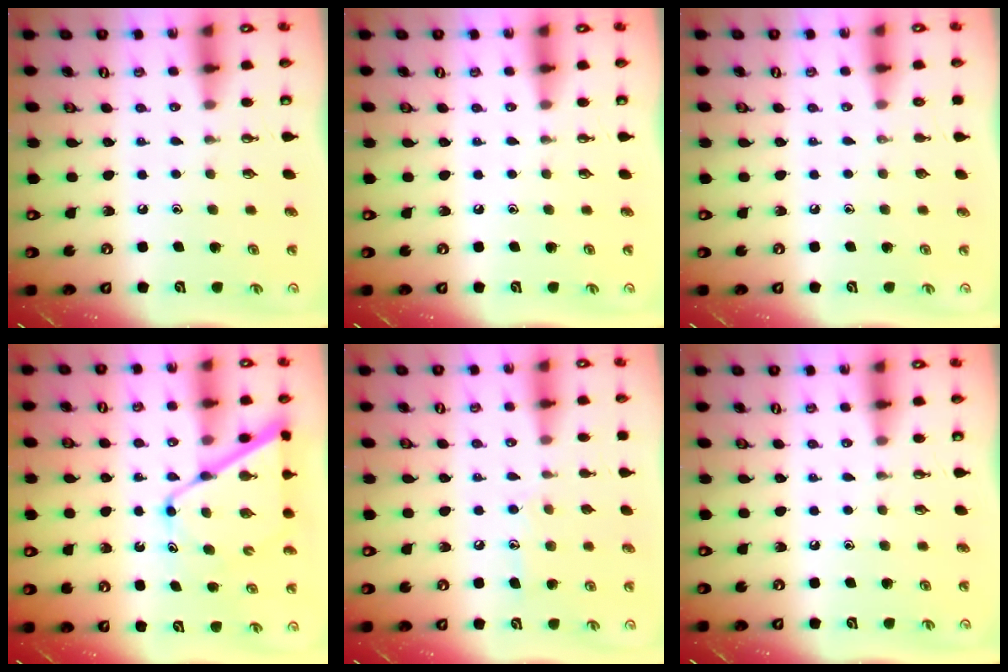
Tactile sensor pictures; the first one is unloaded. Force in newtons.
{"total": 0.0}
{"total": 0.0}
{"total": 12.5, "press": 12.4, "slide": 1.0}
{"total": 7.8, "press": 7.7, "slide": 0.5}
{"total": 0.0}